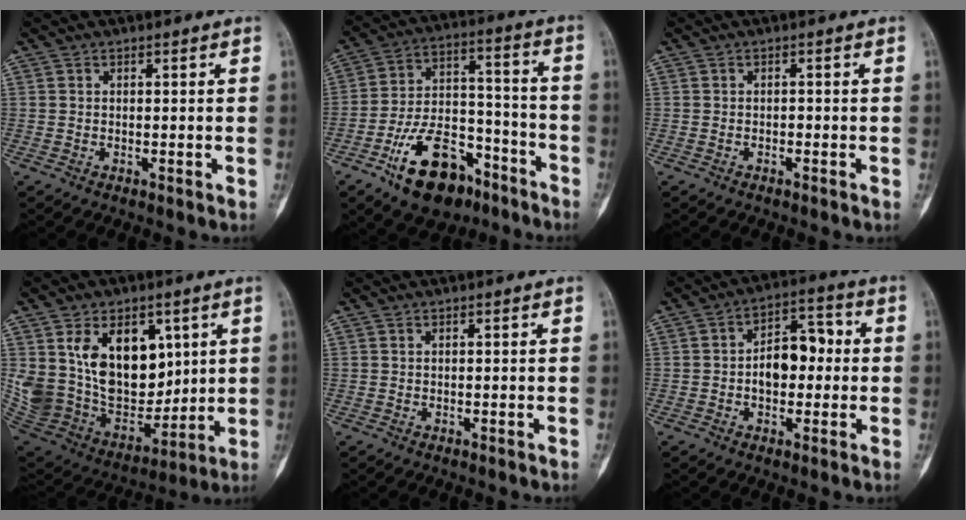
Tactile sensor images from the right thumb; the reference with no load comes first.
{"total": 17.6, "force": [-10.5, 9.6, 10.5], "torque": [-0.153, 0.083, -0.173]}
{"total": 0.6, "force": [-0.3, 0.3, 0.3], "torque": [-0.002, 0.002, -0.008]}
{"total": 26.0, "force": [7.5, 17.5, 17.6], "torque": [-0.312, -0.015, 0.164]}
{"total": 0.0}
{"total": 9.3, "force": [-0.3, 6.0, 7.2], "torque": [-0.078, 0.031, -0.013]}